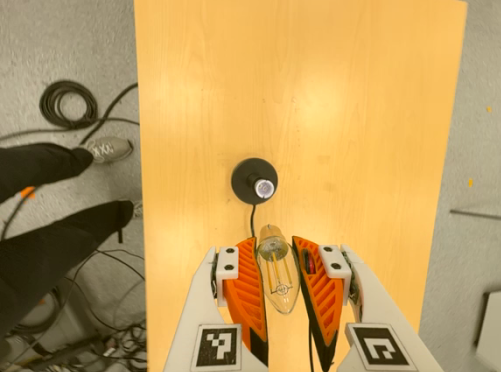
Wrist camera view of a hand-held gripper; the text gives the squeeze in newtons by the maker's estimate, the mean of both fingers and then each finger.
{"total": 21.2, "left": 22.9, "right": 19.6}